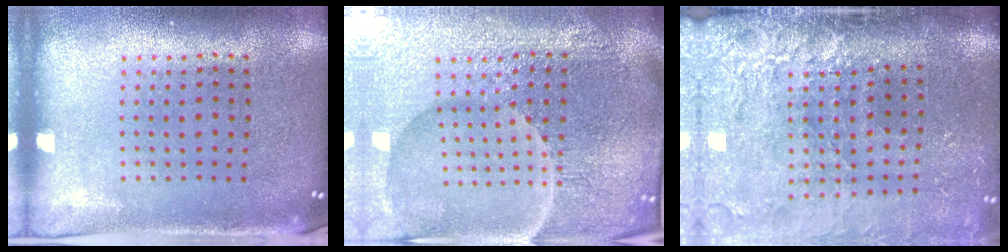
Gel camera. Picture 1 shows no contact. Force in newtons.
{"total": 6.2, "press": 5.7, "slide": 2.5}
{"total": 4.5, "press": 3.6, "slide": 2.6}